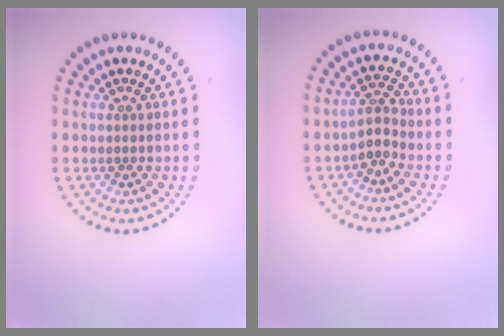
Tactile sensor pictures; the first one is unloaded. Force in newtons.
{"total": 2.1, "press": 1.5, "slide": 1.4}